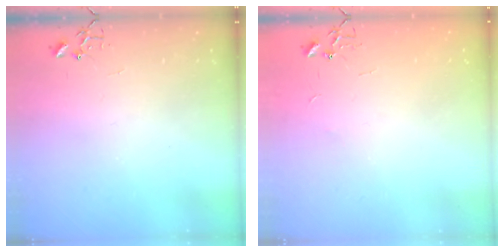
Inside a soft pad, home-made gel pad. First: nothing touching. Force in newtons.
{"total": 2.4, "press": 2.4, "slide": 0.3}